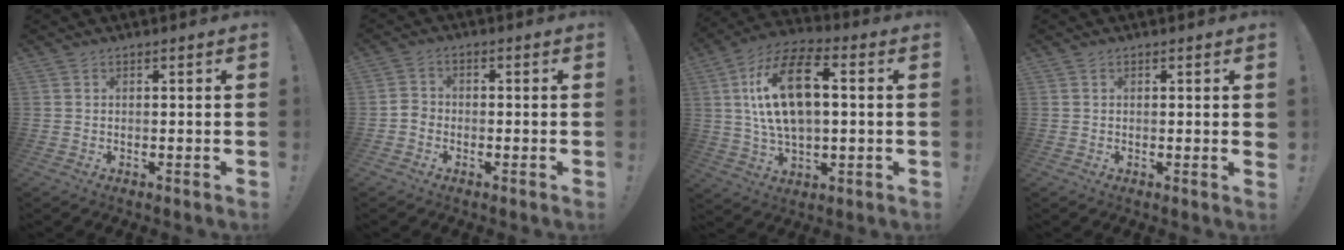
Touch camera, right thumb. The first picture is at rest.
{"total": 3.2, "force": [-1.9, 2.3, 1.2], "torque": [-0.022, 0.009, -0.036]}
{"total": 18.2, "force": [2.8, 9.8, 15.1], "torque": [-0.269, 0.009, 0.042]}
{"total": 1.1, "force": [0.7, 0.0, 0.8], "torque": [0.000, -0.005, 0.009]}